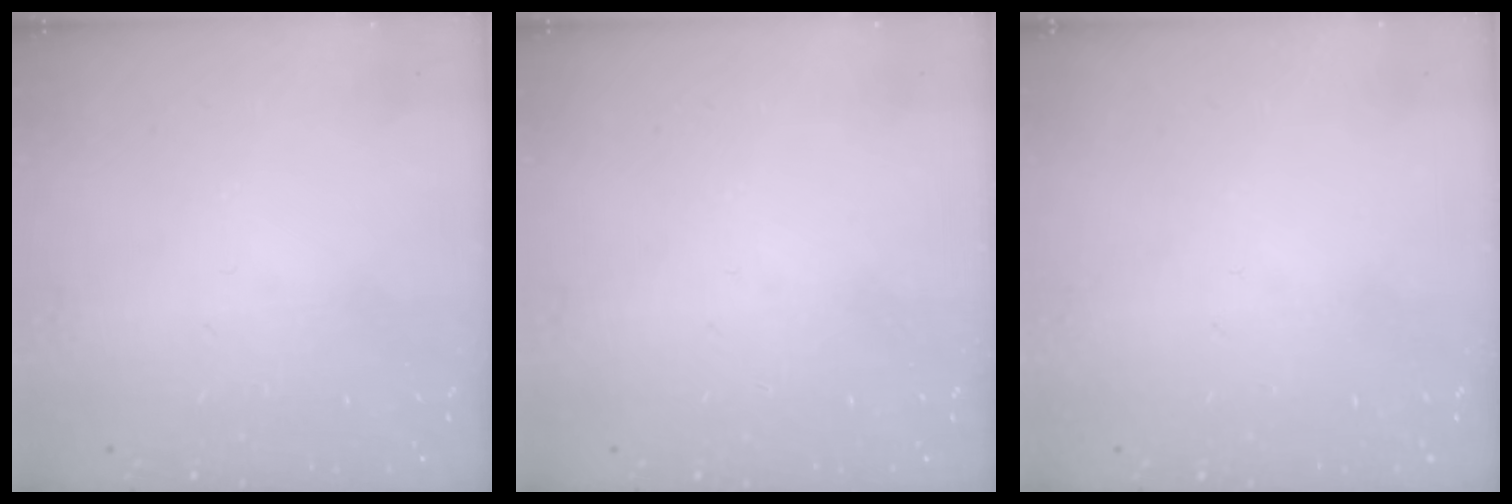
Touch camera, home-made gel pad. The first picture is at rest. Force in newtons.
{"total": 0.0}
{"total": 0.0}